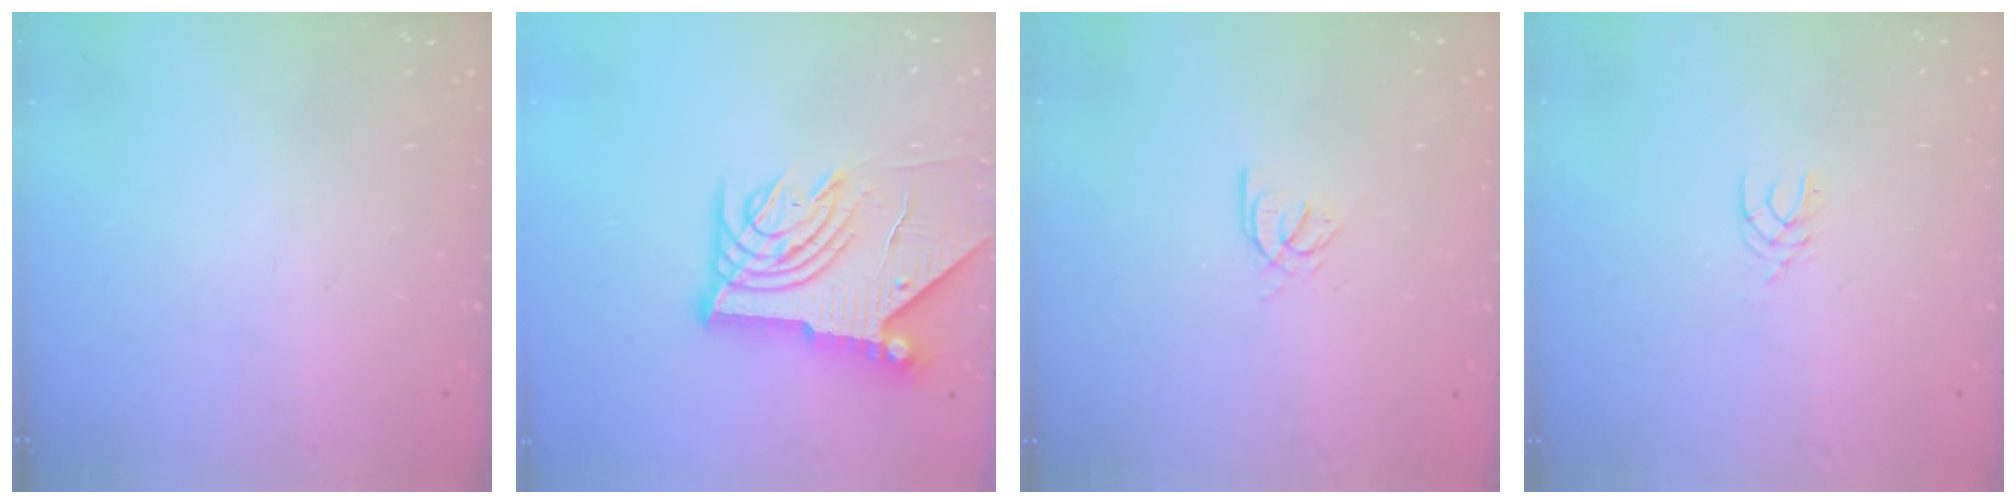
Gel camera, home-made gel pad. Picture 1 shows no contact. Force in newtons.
{"total": 12.2, "press": 12.1, "slide": 1.3}
{"total": 3.6, "press": 3.6, "slide": 0.2}
{"total": 2.9, "press": 2.9, "slide": 0.4}